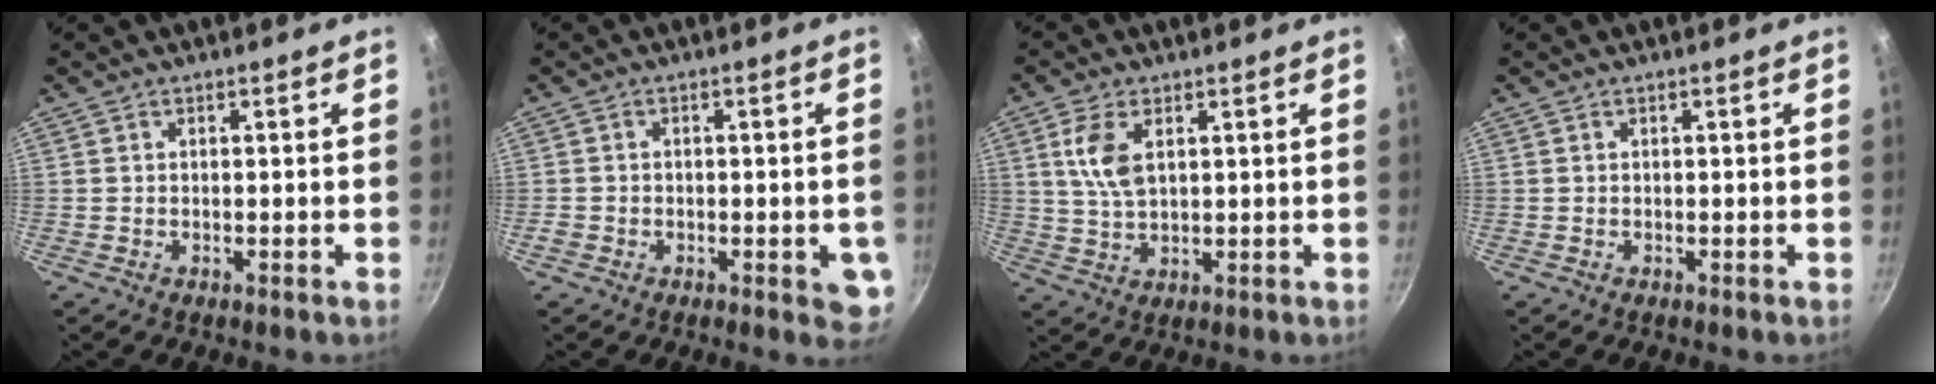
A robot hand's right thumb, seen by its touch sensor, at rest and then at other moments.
{"total": 6.3, "force": [-2.0, 3.3, 5.0], "torque": [-0.043, 0.003, -0.026]}
{"total": 7.1, "force": [2.4, 3.7, 5.6], "torque": [-0.108, -0.009, 0.049]}
{"total": 0.0}